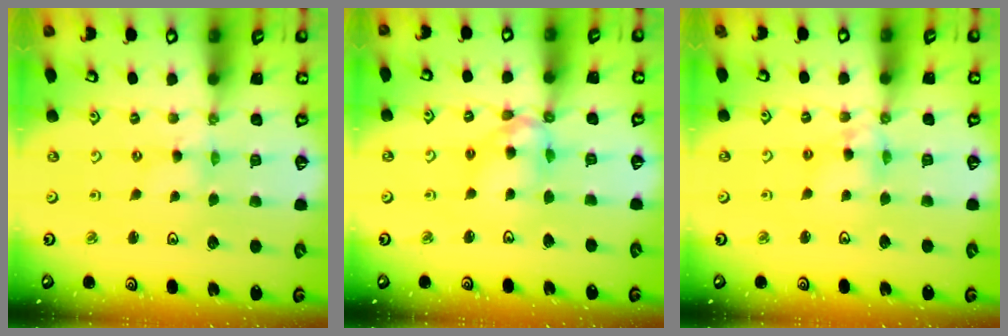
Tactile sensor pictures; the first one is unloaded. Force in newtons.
{"total": 11.2, "press": 11.1, "slide": 0.9}
{"total": 7.1, "press": 7.0, "slide": 0.7}